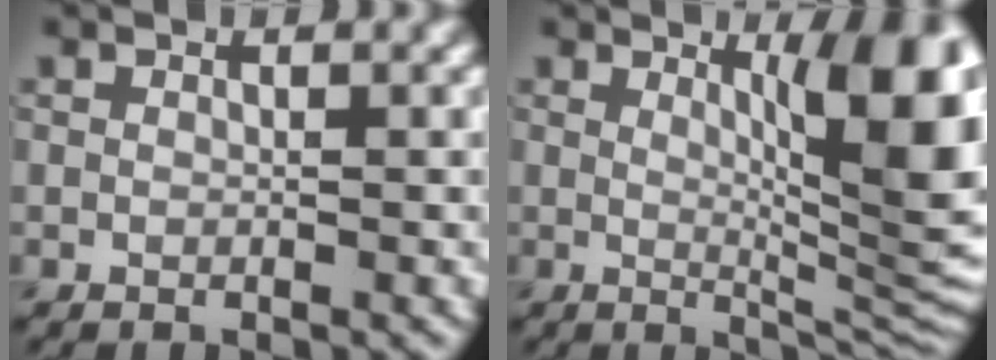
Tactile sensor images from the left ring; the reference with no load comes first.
{"total": 11.0, "force": [3.0, 3.0, 10.1], "torque": [-0.110, -0.007, 0.050]}